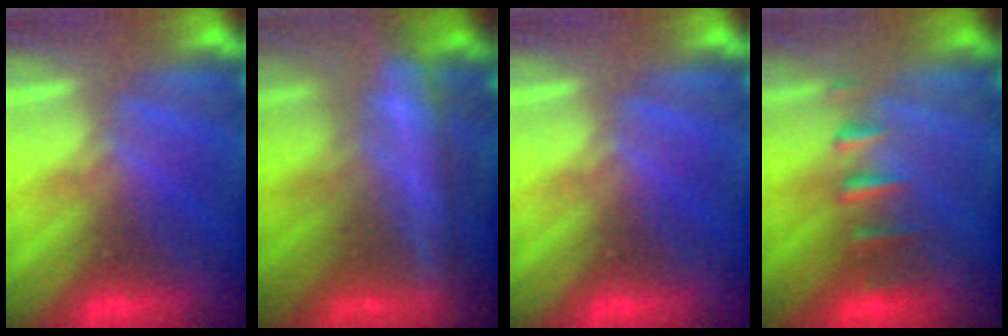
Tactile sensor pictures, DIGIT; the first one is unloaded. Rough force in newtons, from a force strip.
{"total": 7.8}
{"total": 0.0}
{"total": 2.4}